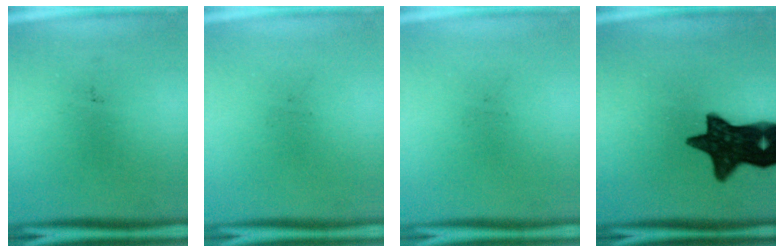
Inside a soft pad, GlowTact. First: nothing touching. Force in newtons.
{"total": 0.0}
{"total": 0.0}
{"total": 14.4}